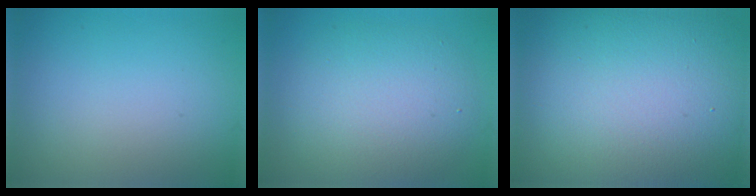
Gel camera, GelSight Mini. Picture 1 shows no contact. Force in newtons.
{"total": 6.6, "press": 6.6, "slide": 0.5}
{"total": 22.5, "press": 22.4, "slide": 1.6}